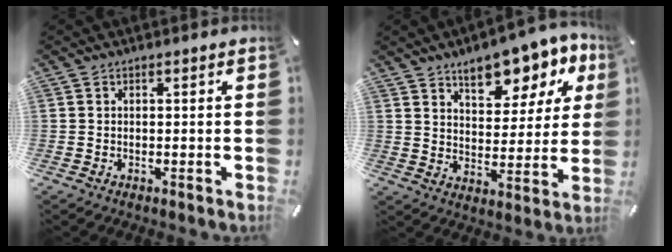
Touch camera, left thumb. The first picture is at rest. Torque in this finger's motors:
{"motor_torque": [2.48, 2.52, 1.43, -1.34, 0.18]}